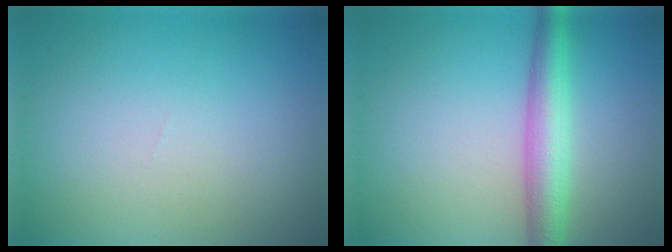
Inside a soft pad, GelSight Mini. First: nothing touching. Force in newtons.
{"total": 4.3, "press": 4.3, "slide": 0.1}